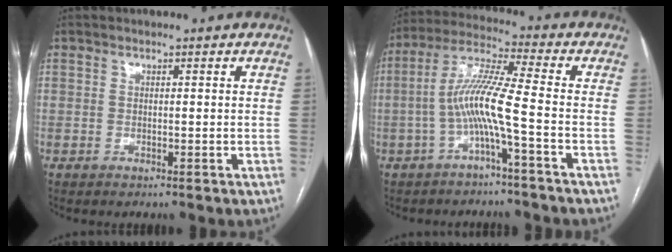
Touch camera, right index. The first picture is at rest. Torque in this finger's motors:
{"motor_torque": [0.33, -0.09, 0.71, 0.21]}